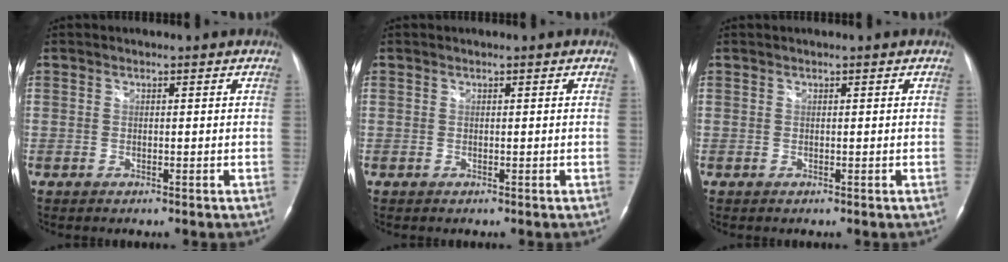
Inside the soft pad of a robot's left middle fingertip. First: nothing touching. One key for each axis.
{"total": 0.0}
{"total": 0.0}